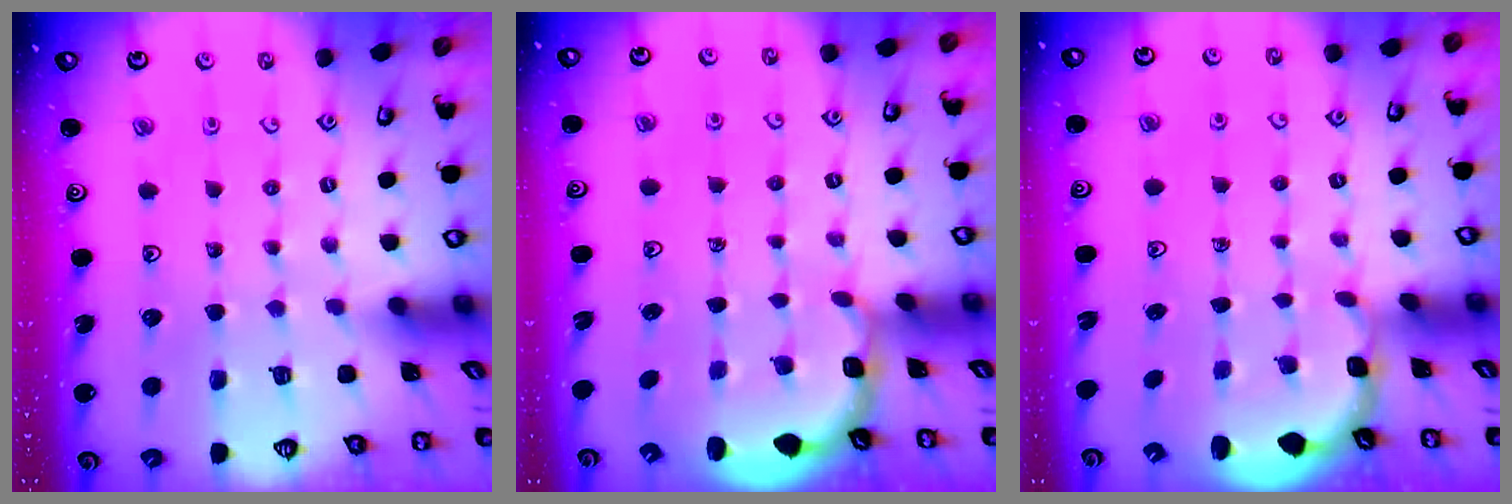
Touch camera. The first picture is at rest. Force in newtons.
{"total": 2.9, "press": 1.9, "slide": 2.2}
{"total": 2.6, "press": 2.0, "slide": 1.7}